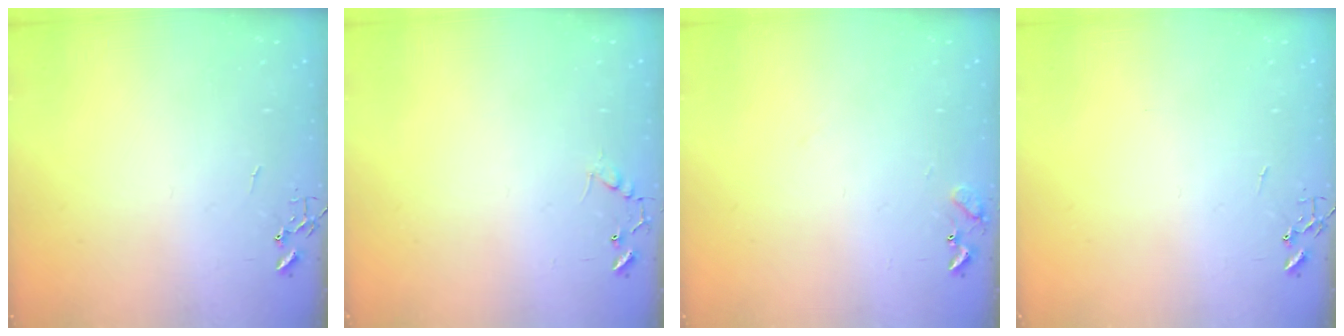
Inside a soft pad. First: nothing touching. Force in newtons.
{"total": 6.7, "press": 6.7, "slide": 0.4}
{"total": 8.4, "press": 8.4, "slide": 0.5}
{"total": 0.0}